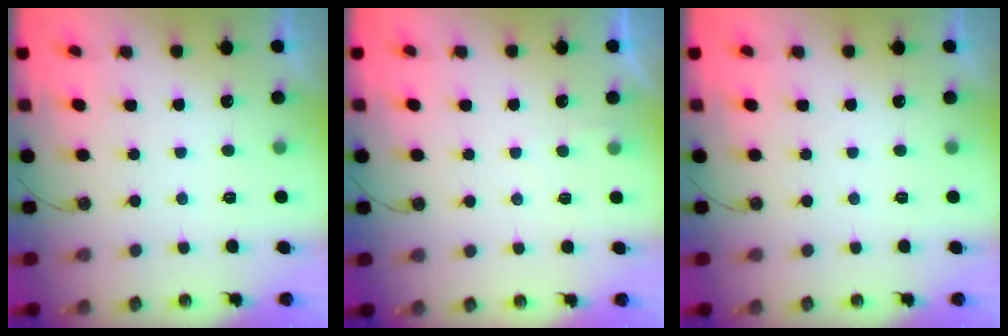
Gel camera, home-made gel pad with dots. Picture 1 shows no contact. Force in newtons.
{"total": 2.8, "press": 2.7, "slide": 0.4}
{"total": 0.0}